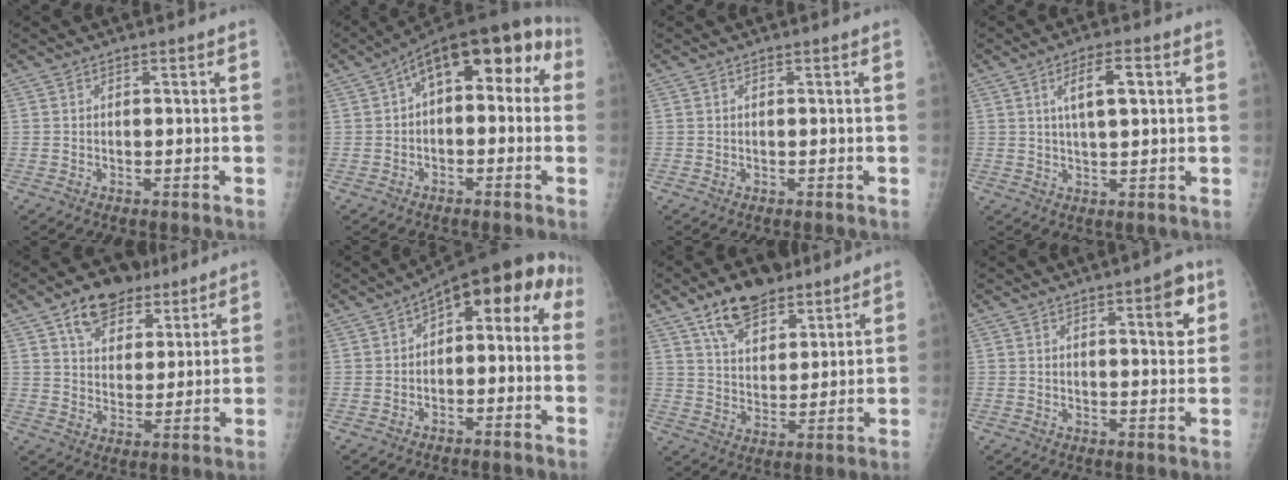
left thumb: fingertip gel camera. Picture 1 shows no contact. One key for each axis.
{"total": 15.2, "fx": 3.3, "fy": 7.7, "fz": 12.6, "tx": -0.132, "ty": 0.046, "tz": 0.033}
{"total": 0.0}
{"total": 6.2, "fx": 2.1, "fy": 2.0, "fz": 5.5, "tx": -0.087, "ty": 0.001, "tz": 0.036}
{"total": 11.5, "fx": 7.0, "fy": 7.4, "fz": 5.4, "tx": -0.050, "ty": -0.021, "tz": 0.115}
{"total": 11.9, "fx": 0.9, "fy": 6.4, "fz": 10.0, "tx": -0.091, "ty": 0.054, "tz": 0.000}
{"total": 12.2, "fx": 8.2, "fy": 6.4, "fz": 6.4, "tx": -0.078, "ty": -0.038, "tz": 0.142}
{"total": 5.7, "fx": 2.8, "fy": 1.8, "fz": 4.7, "tx": -0.039, "ty": -0.009, "tz": 0.031}